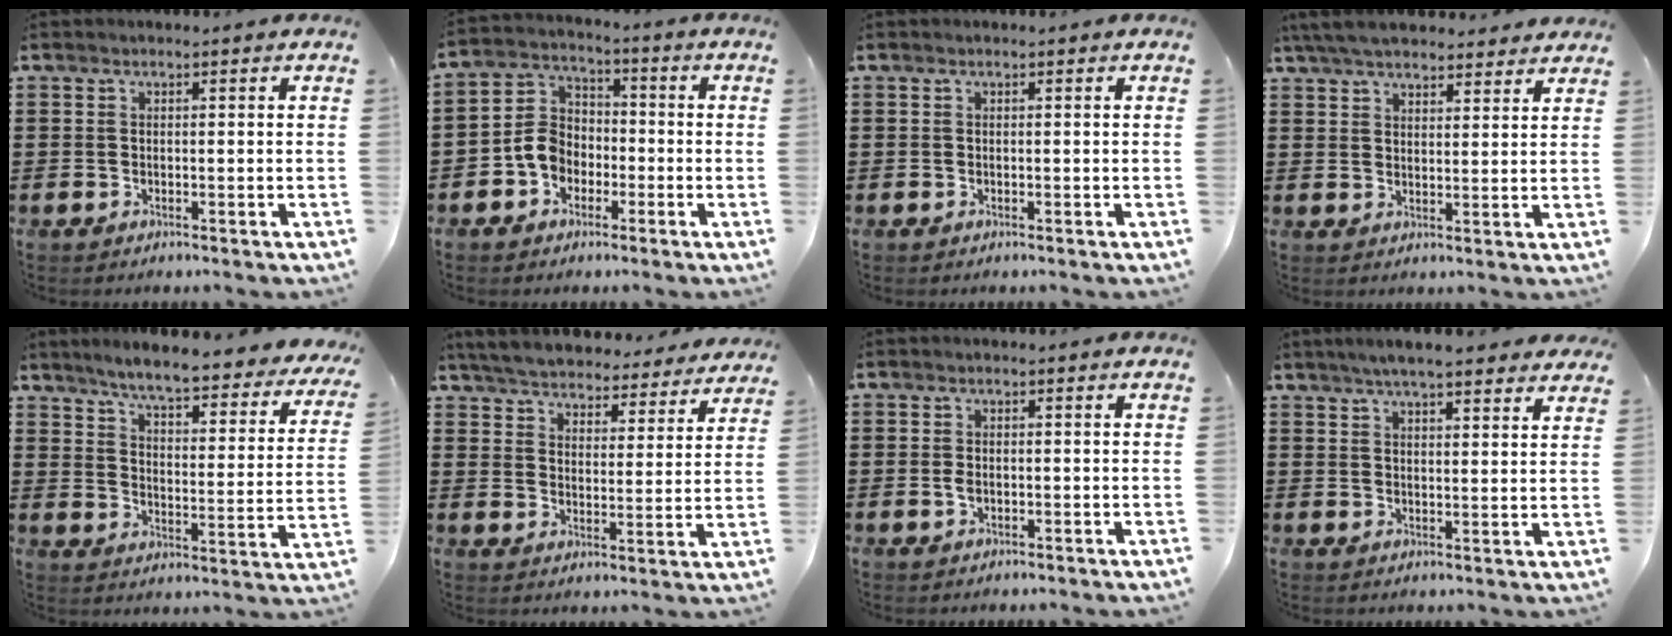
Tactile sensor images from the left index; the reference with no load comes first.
{"total": 6.2, "force": [-2.7, 5.0, 2.6], "torque": [-0.075, 0.015, -0.057]}
{"total": 0.0}
{"total": 5.7, "force": [5.3, 1.1, 2.0], "torque": [-0.055, -0.010, 0.099]}
{"total": 6.1, "force": [5.4, -0.2, 2.8], "torque": [-0.079, -0.039, 0.087]}
{"total": 5.2, "force": [5.2, 0.1, 0.4], "torque": [-0.038, -0.039, 0.088]}
{"total": 1.4, "force": [-0.2, 0.8, 1.1], "torque": [-0.023, 0.003, -0.005]}
{"total": 5.0, "force": [4.5, 0.4, 2.1], "torque": [-0.053, -0.009, 0.081]}